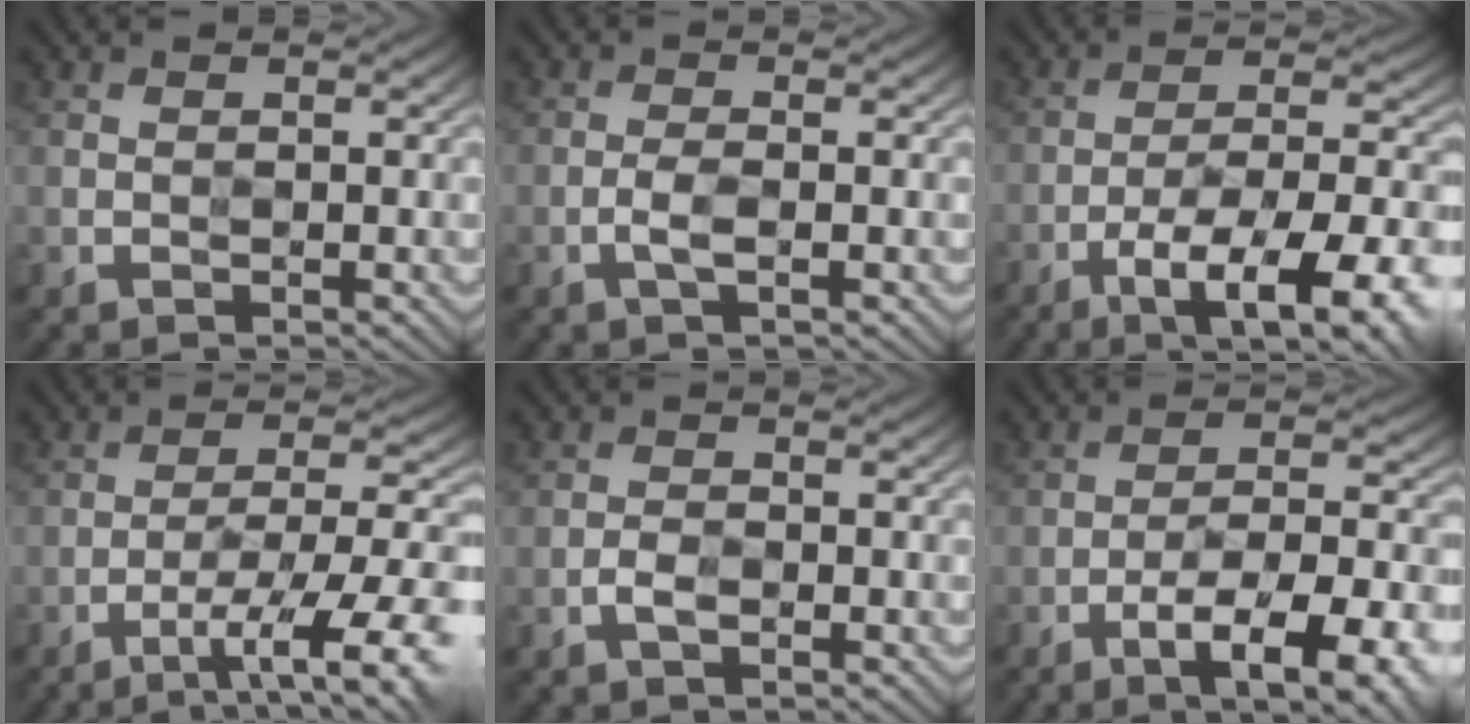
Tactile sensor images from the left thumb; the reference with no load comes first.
{"total": 2.0, "force": [-1.1, 0.6, 1.5], "torque": [-0.033, -0.002, -0.022]}
{"total": 13.2, "force": [-7.3, 4.6, 10.0], "torque": [-0.150, -0.006, -0.114]}
{"total": 9.8, "force": [-4.8, 2.4, 8.2], "torque": [-0.134, -0.006, -0.072]}
{"total": 2.0, "force": [-1.3, 1.0, 1.0], "torque": [-0.019, -0.004, -0.025]}
{"total": 12.0, "force": [-6.9, 3.6, 9.1], "torque": [-0.142, -0.003, -0.107]}